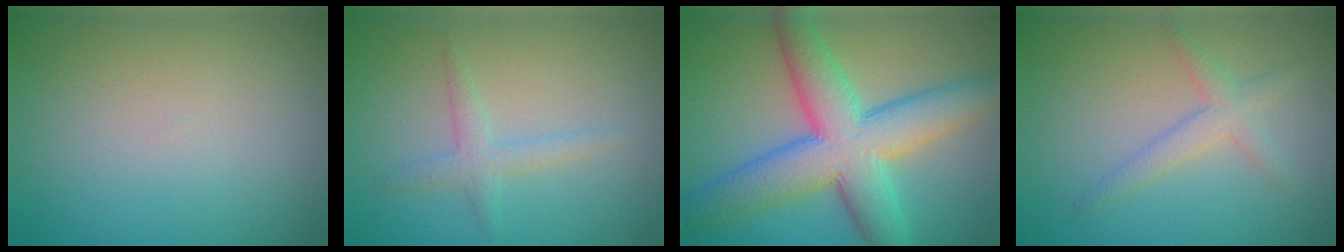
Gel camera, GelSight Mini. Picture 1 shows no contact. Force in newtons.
{"total": 1.8, "press": 1.8, "slide": 0.1}
{"total": 9.5, "press": 9.5, "slide": 0.2}
{"total": 2.2, "press": 2.2, "slide": 0.1}